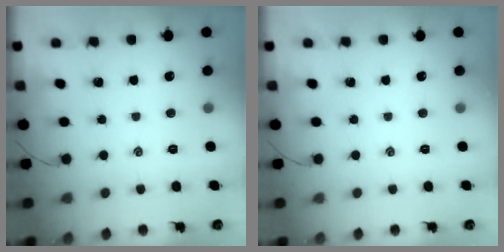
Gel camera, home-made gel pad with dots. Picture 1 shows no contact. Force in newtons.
{"total": 0.0}